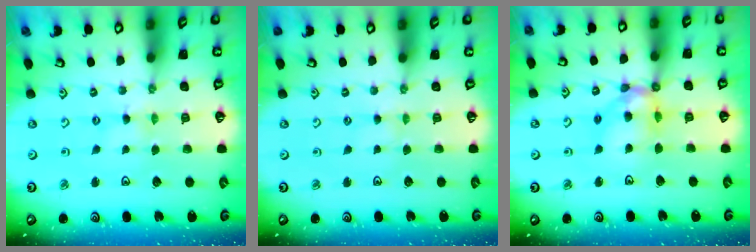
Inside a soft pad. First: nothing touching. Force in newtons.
{"total": 1.3, "press": 1.3, "slide": 0.4}
{"total": 12.3, "press": 12.3, "slide": 1.3}